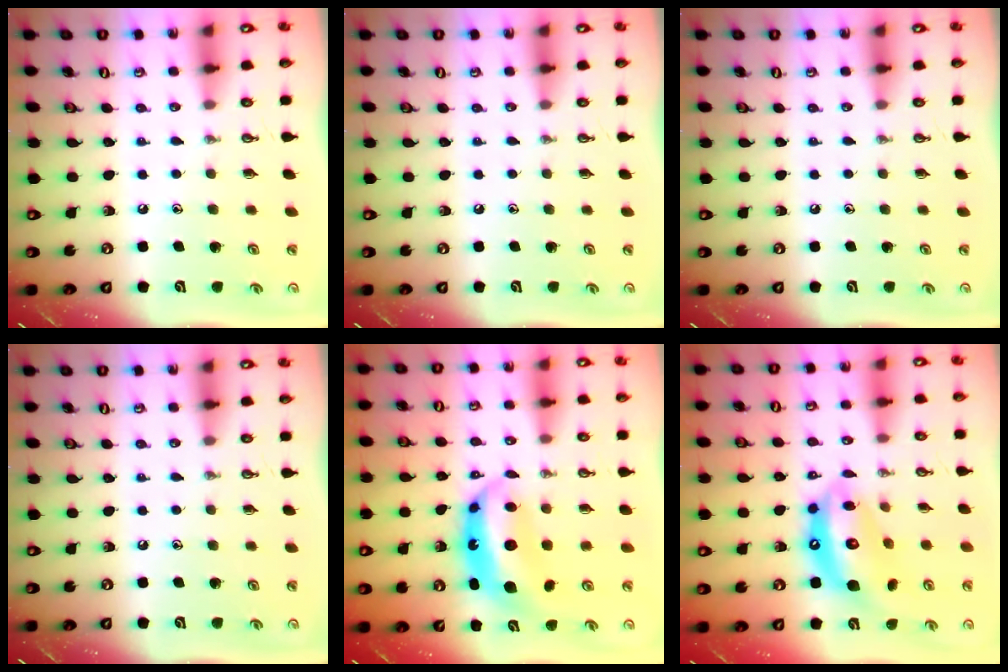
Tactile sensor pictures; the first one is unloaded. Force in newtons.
{"total": 0.0}
{"total": 0.0}
{"total": 0.0}
{"total": 8.7, "press": 8.6, "slide": 0.9}
{"total": 15.1, "press": 15.0, "slide": 1.7}